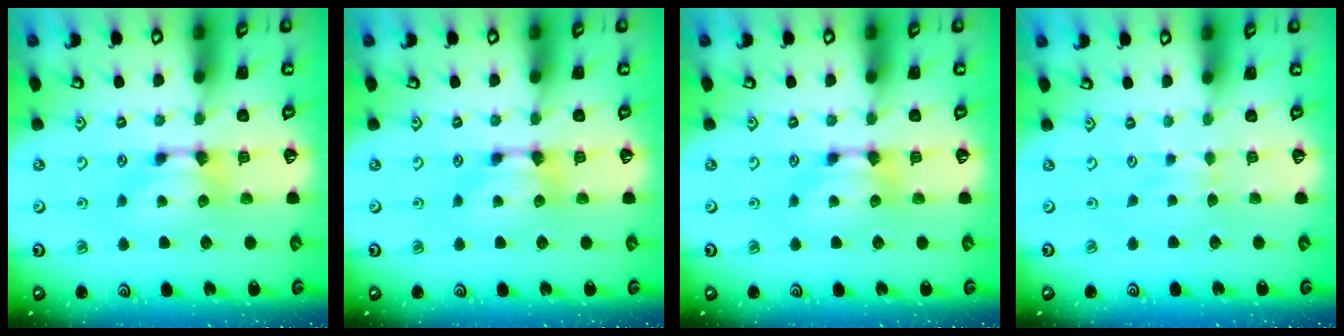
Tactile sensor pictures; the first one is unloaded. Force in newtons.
{"total": 0.0}
{"total": 0.0}
{"total": 2.8, "press": 2.8, "slide": 0.3}